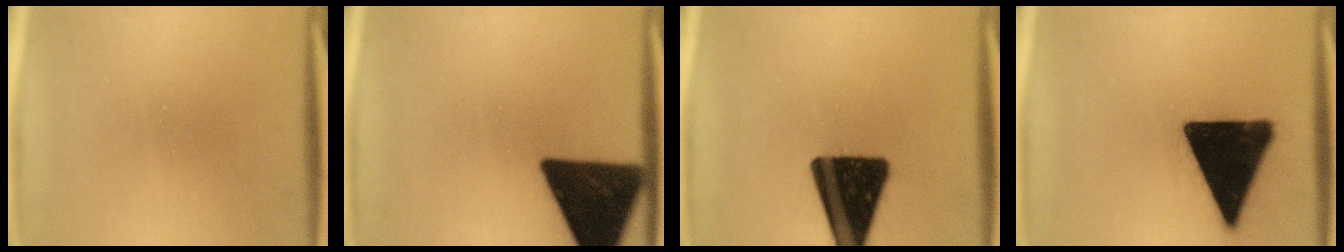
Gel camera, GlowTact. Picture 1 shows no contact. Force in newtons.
{"total": 15.9}
{"total": 19.4}
{"total": 19.6}